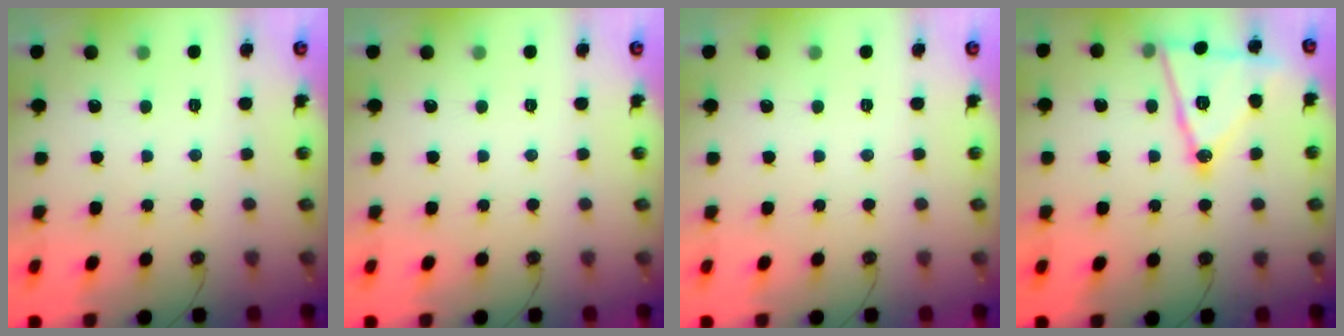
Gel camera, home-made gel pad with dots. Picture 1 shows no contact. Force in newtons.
{"total": 0.0}
{"total": 0.0}
{"total": 15.9, "press": 15.4, "slide": 3.7}